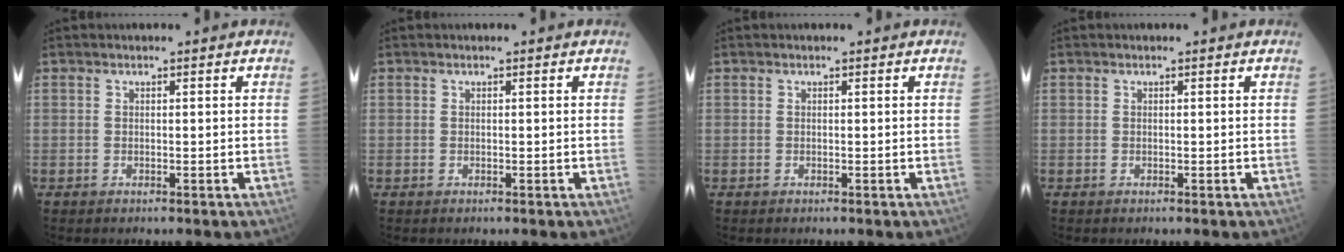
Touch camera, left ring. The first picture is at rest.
{"total": 0.0}
{"total": 0.0}
{"total": 0.0}